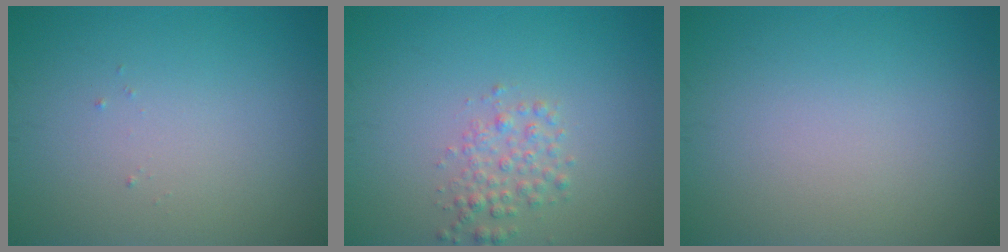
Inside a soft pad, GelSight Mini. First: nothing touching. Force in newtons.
{"total": 2.1, "press": 2.1, "slide": 0.0}
{"total": 0.0}